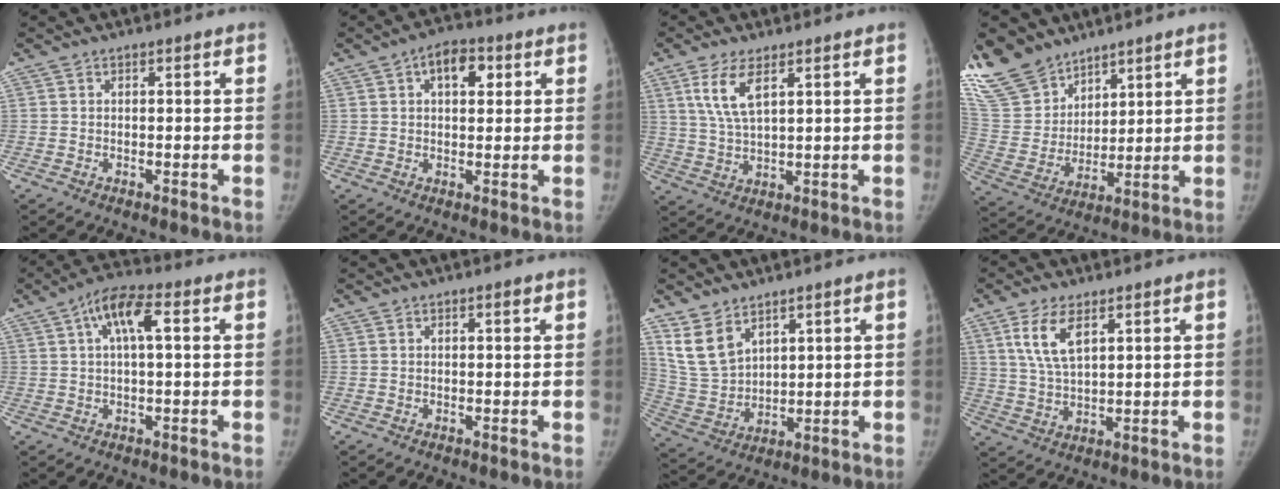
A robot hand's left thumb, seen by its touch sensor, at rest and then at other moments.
{"total": 6.3, "force": [2.4, 3.6, 4.6], "torque": [-0.046, 0.003, 0.032]}
{"total": 6.7, "force": [3.4, 2.4, 5.3], "torque": [-0.110, -0.014, 0.077]}
{"total": 16.3, "force": [12.9, 8.9, 4.8], "torque": [-0.078, -0.049, 0.266]}
{"total": 7.9, "force": [2.3, 2.7, 7.0], "torque": [-0.133, 0.022, 0.034]}
{"total": 0.8, "force": [0.4, 0.2, 0.6], "torque": [-0.007, 0.000, 0.005]}
{"total": 8.8, "force": [5.9, 5.0, 4.2], "torque": [-0.071, -0.029, 0.139]}
{"total": 7.4, "force": [3.7, 3.2, 5.5], "torque": [-0.105, -0.015, 0.080]}